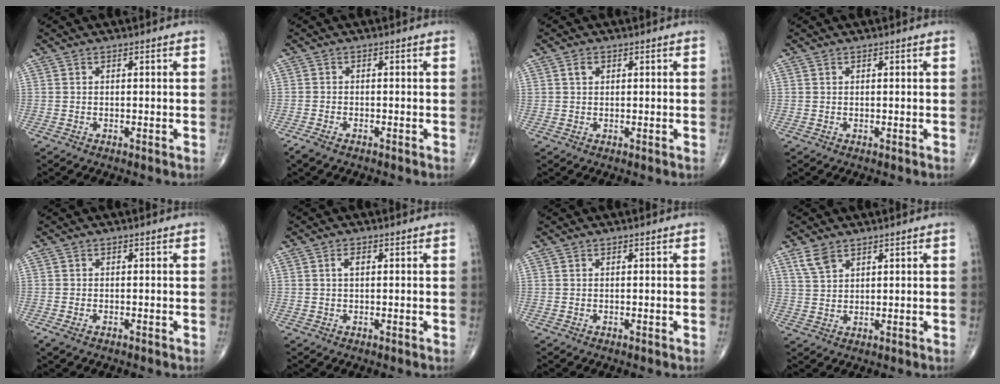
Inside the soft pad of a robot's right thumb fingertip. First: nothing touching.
{"total": 2.5, "force": [-1.8, 1.0, 1.4], "torque": [-0.036, -0.002, -0.032]}
{"total": 1.7, "force": [0.7, 1.2, 1.0], "torque": [-0.013, 0.002, 0.013]}
{"total": 0.0}
{"total": 1.7, "force": [-1.0, 0.8, 1.1], "torque": [-0.031, -0.004, -0.018]}
{"total": 1.7, "force": [0.4, 0.9, 1.4], "torque": [-0.024, 0.007, 0.007]}
{"total": 0.0}
{"total": 4.1, "force": [2.7, 2.5, 2.0], "torque": [-0.032, -0.008, 0.059]}